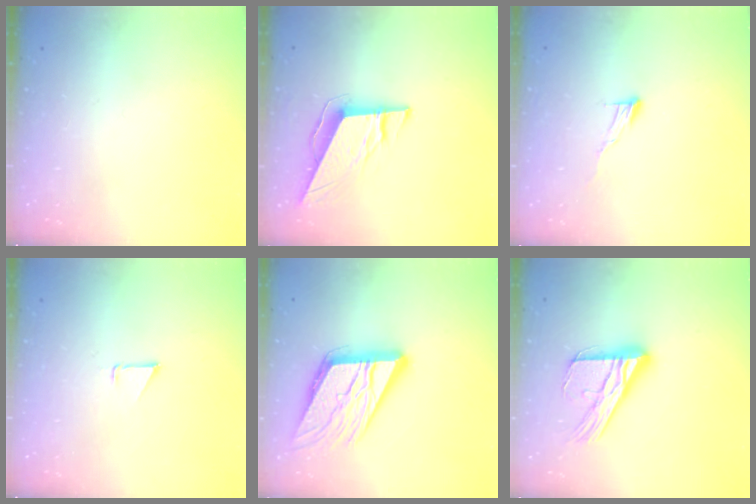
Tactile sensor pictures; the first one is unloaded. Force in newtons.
{"total": 9.3, "press": 9.2, "slide": 1.3}
{"total": 6.1, "press": 6.1, "slide": 0.3}
{"total": 0.8, "press": 0.8, "slide": 0.1}
{"total": 17.7, "press": 17.6, "slide": 2.1}
{"total": 17.1, "press": 17.0, "slide": 1.7}